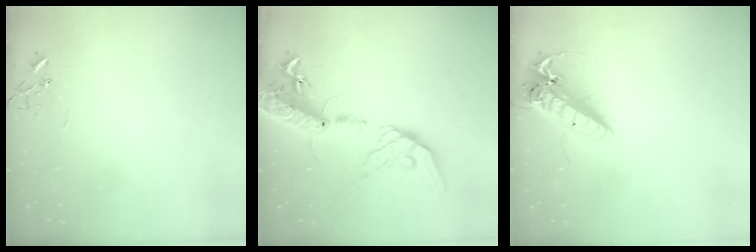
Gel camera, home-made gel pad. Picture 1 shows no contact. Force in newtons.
{"total": 19.5, "press": 19.0, "slide": 4.4}
{"total": 18.3, "press": 18.0, "slide": 3.3}